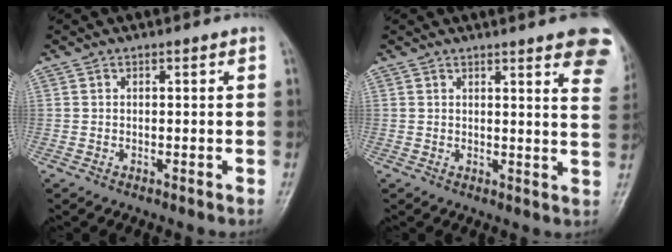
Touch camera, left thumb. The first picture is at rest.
{"total": 12.6, "force": [8.1, 2.4, 9.4], "torque": [-0.089, -0.031, 0.075]}